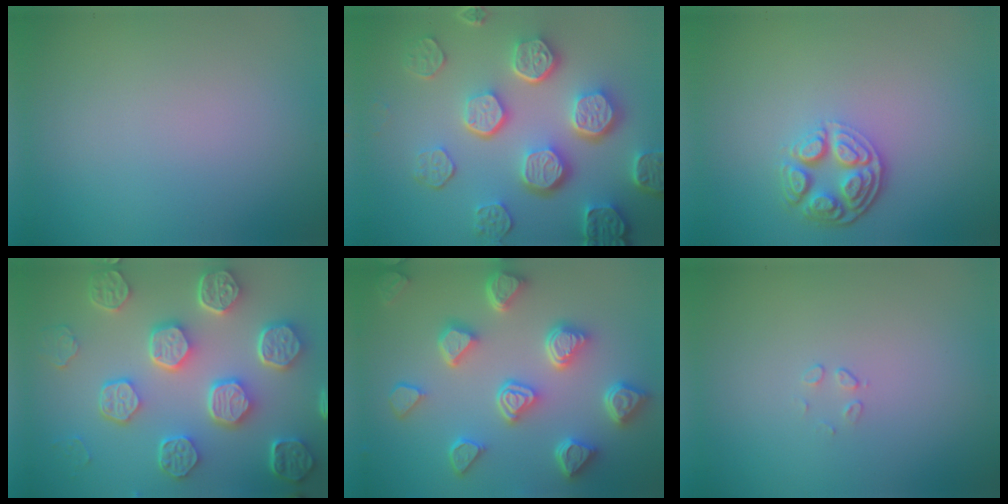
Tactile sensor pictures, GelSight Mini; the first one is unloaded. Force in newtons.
{"total": 8.1, "press": 6.1, "slide": 5.3}
{"total": 4.3, "press": 3.2, "slide": 2.7}
{"total": 8.6, "press": 6.5, "slide": 5.7}
{"total": 7.2, "press": 5.8, "slide": 4.2}
{"total": 0.5, "press": 0.2, "slide": 0.5}